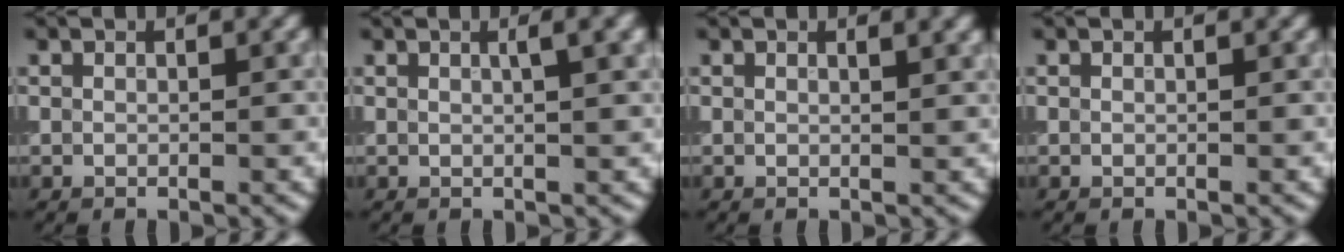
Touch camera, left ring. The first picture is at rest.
{"total": 3.0, "force": [1.0, 0.9, 2.7], "torque": [-0.025, 0.008, 0.009]}
{"total": 1.5, "force": [0.9, 0.5, 1.1], "torque": [-0.008, 0.003, 0.009]}
{"total": 0.0}